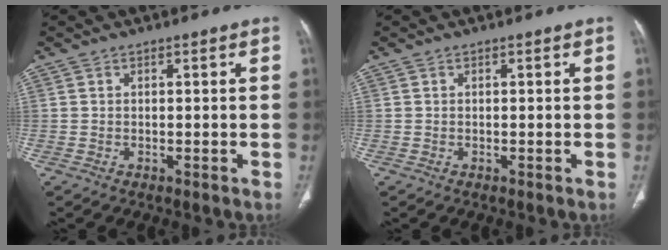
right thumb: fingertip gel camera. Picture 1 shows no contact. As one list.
[{"total": 0.0}]